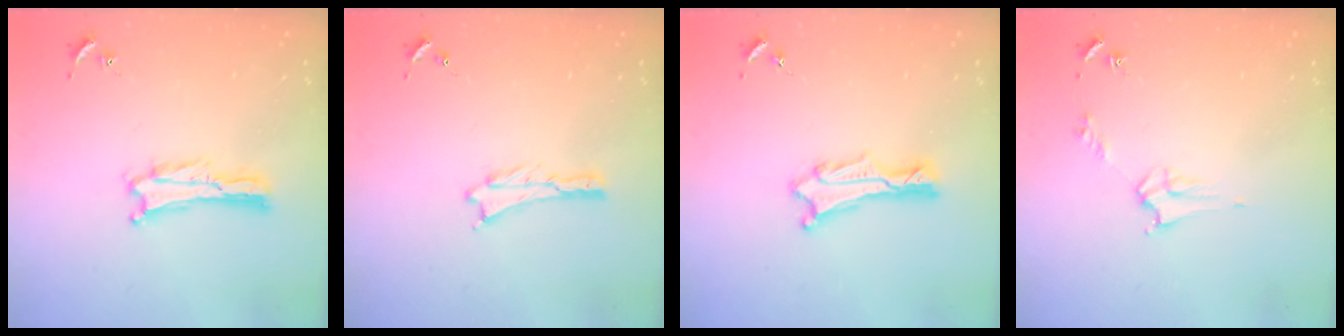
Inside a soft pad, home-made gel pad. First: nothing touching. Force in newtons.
{"total": 0.5, "press": 0.5, "slide": 0.2}
{"total": 1.3, "press": 1.3, "slide": 0.1}
{"total": 2.8, "press": 2.8, "slide": 0.3}